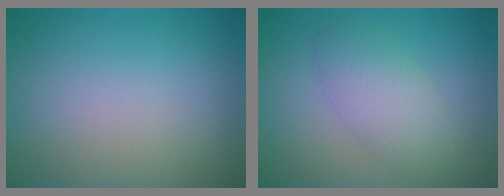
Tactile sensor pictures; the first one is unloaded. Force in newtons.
{"total": 3.4, "press": 3.4, "slide": 0.1}